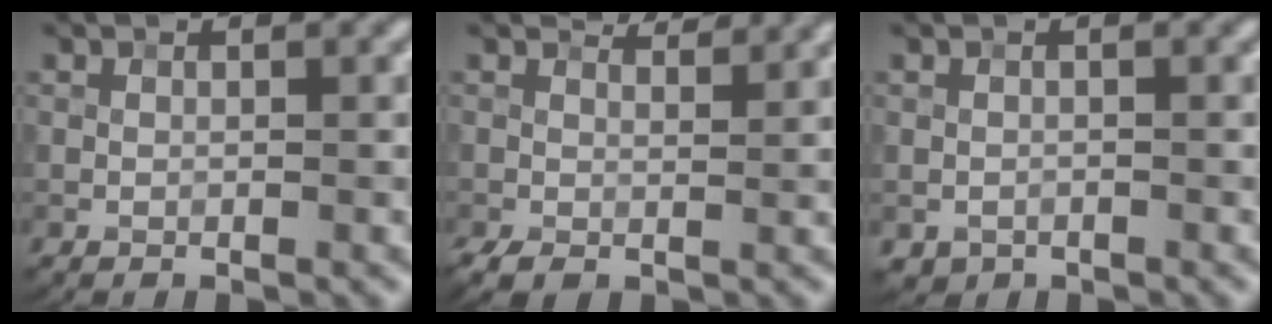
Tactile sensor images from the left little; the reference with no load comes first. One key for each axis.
{"total": 3.4, "fx": 1.9, "fy": 1.6, "fz": 2.3, "tx": -0.054, "ty": 0.000, "tz": 0.031}
{"total": 0.5, "fx": -0.2, "fy": 0.5, "fz": 0.0, "tx": 0.002, "ty": -0.002, "tz": -0.004}